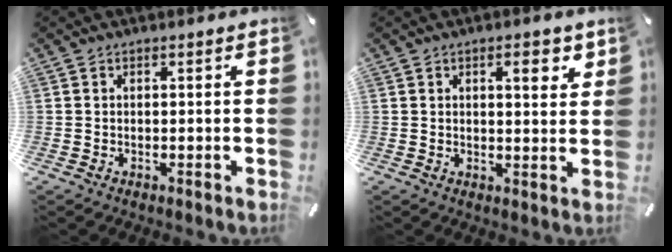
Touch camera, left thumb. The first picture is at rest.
{"total": 4.2, "force": [2.2, 1.4, 3.3], "torque": [-0.046, -0.007, 0.033]}